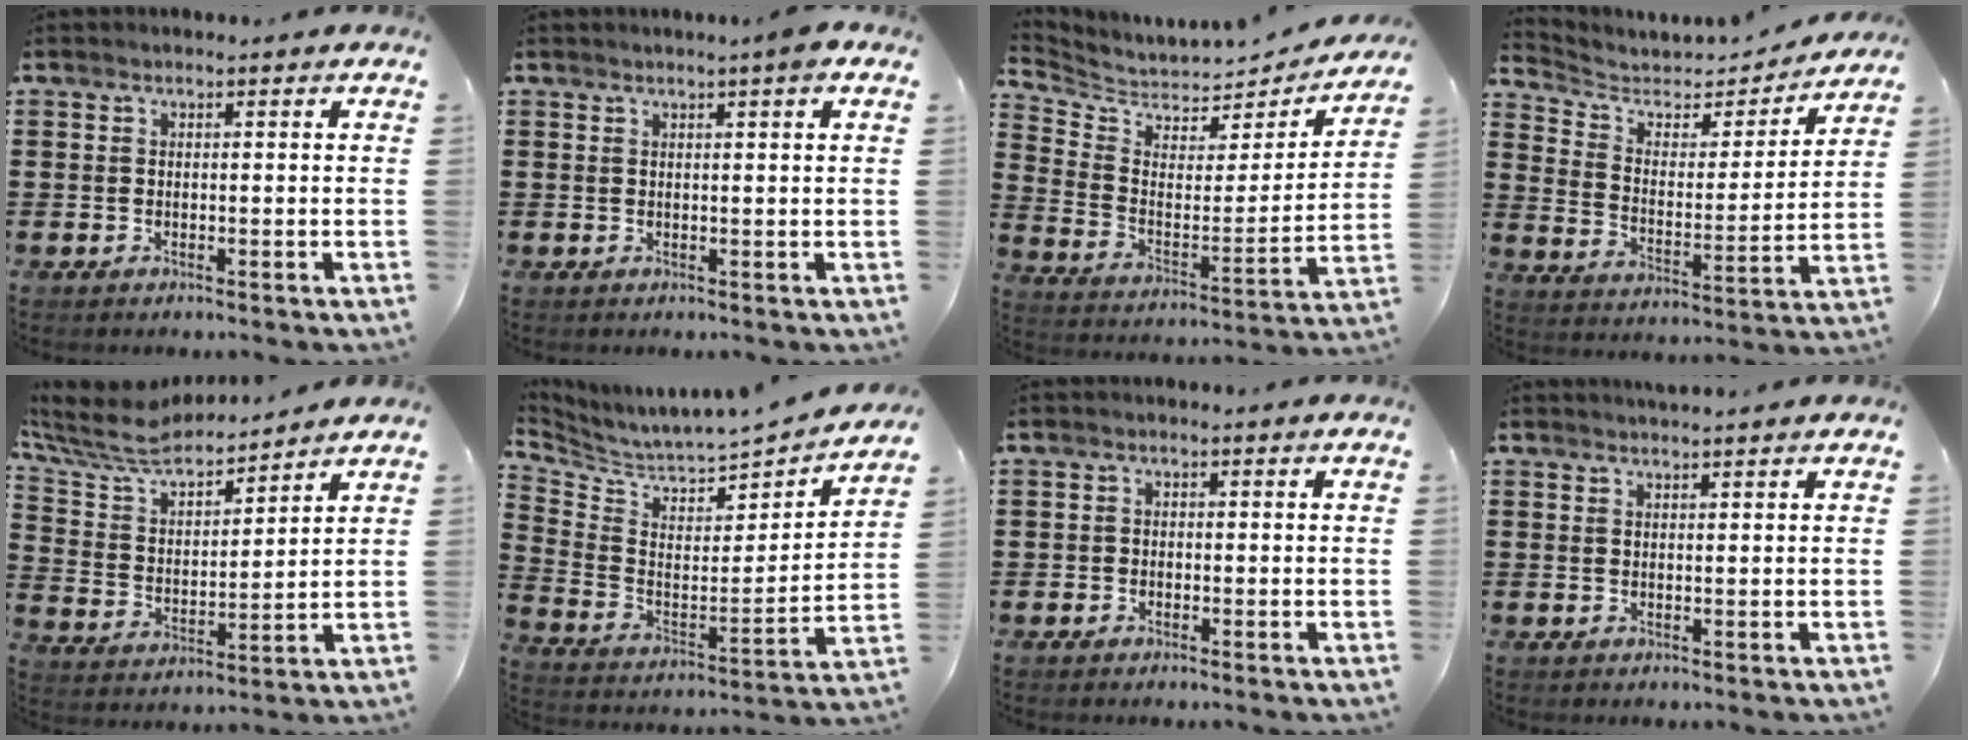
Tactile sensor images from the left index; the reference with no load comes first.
{"total": 1.9, "force": [1.2, -0.2, 1.5], "torque": [-0.030, -0.001, 0.021]}
{"total": 4.8, "force": [4.5, 1.6, 0.3], "torque": [-0.039, -0.041, 0.074]}
{"total": 4.3, "force": [3.6, 2.1, 1.0], "torque": [-0.046, -0.023, 0.057]}
{"total": 7.4, "force": [6.7, 1.7, 2.5], "torque": [-0.082, -0.042, 0.115]}
{"total": 4.4, "force": [4.3, 0.8, 0.4], "torque": [-0.039, -0.052, 0.067]}
{"total": 0.9, "force": [-0.5, 0.7, 0.1], "torque": [-0.005, 0.002, -0.011]}
{"total": 1.1, "force": [1.1, 0.0, 0.2], "torque": [-0.005, 0.000, 0.022]}